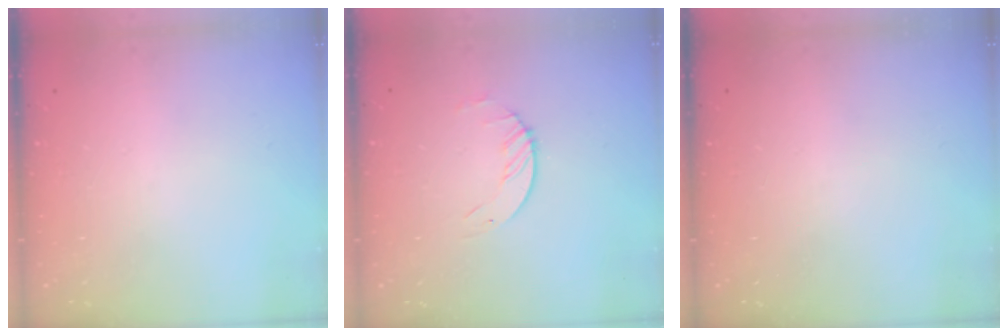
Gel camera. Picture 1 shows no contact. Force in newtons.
{"total": 1.6, "press": 1.6, "slide": 0.2}
{"total": 0.0}